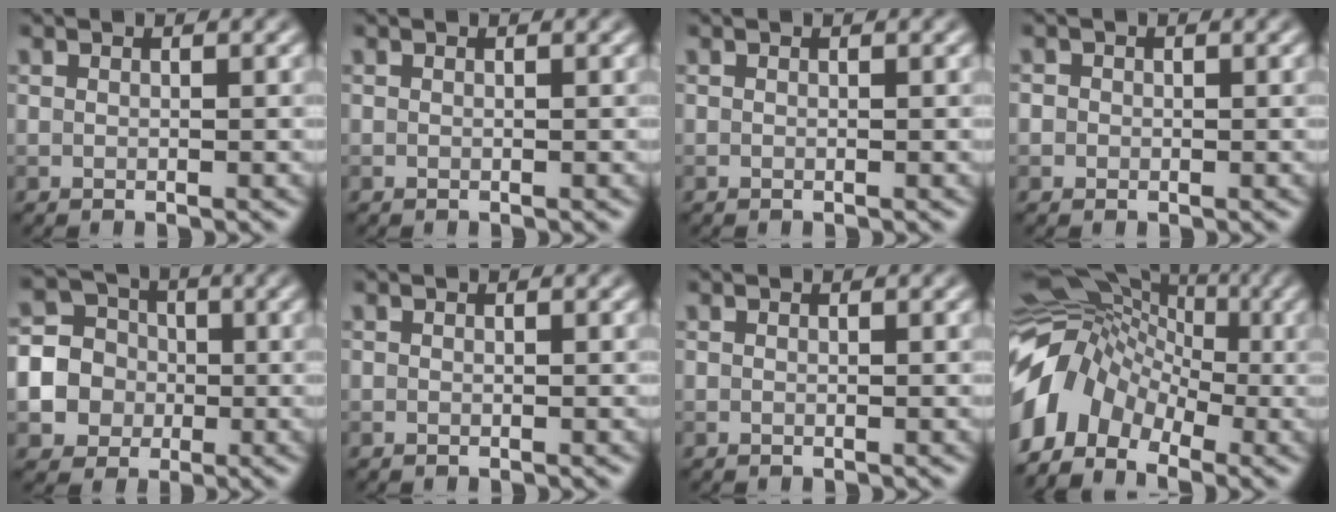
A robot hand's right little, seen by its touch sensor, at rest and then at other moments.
{"total": 0.0}
{"total": 0.0}
{"total": 1.0, "force": [0.1, 1.0, 0.2], "torque": [0.002, -0.001, -0.004]}
{"total": 8.3, "force": [-1.5, 7.8, 2.2], "torque": [-0.064, 0.005, -0.053]}
{"total": 0.0}
{"total": 0.0}
{"total": 9.3, "force": [-3.1, 6.8, 5.6], "torque": [-0.103, 0.002, -0.073]}